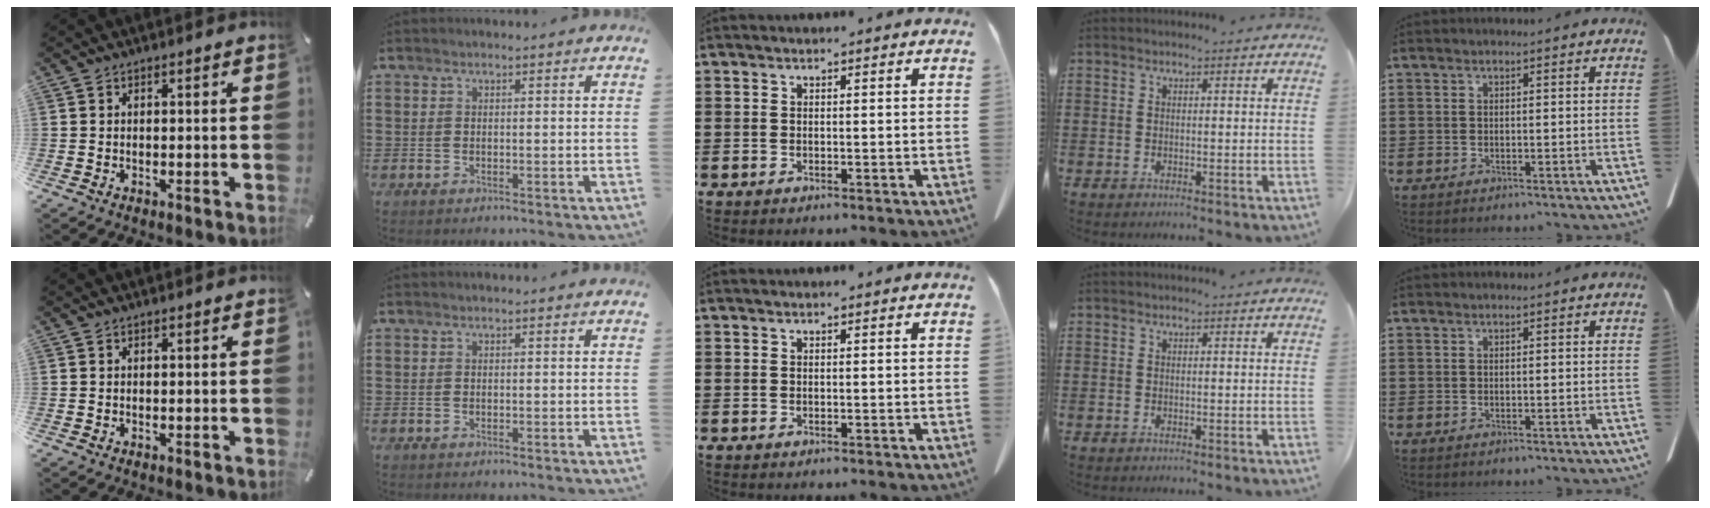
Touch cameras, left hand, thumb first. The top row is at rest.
{}